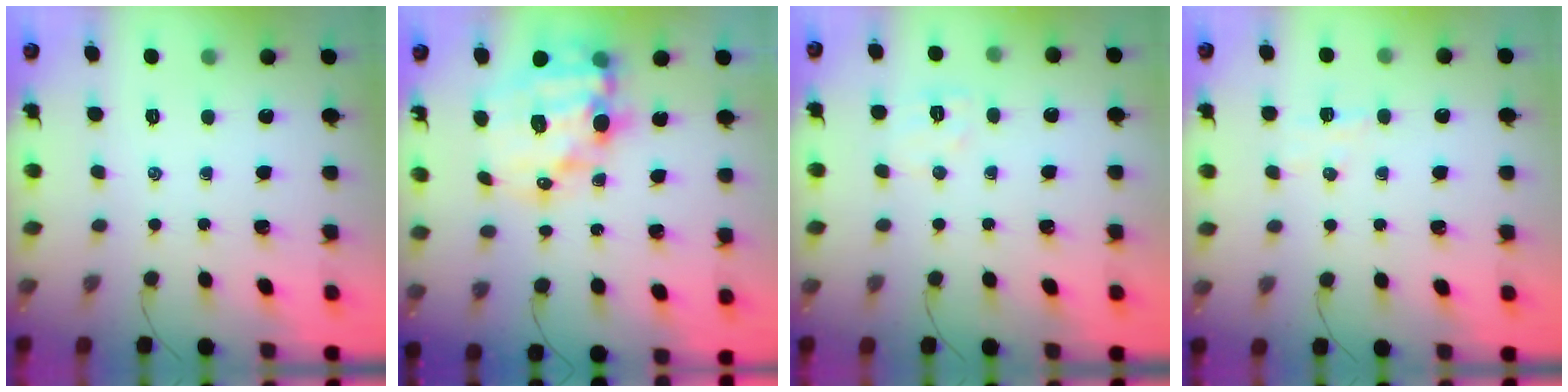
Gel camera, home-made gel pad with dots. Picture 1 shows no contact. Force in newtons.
{"total": 17.8, "press": 17.4, "slide": 4.0}
{"total": 6.3, "press": 6.2, "slide": 1.4}
{"total": 4.3, "press": 4.2, "slide": 1.0}